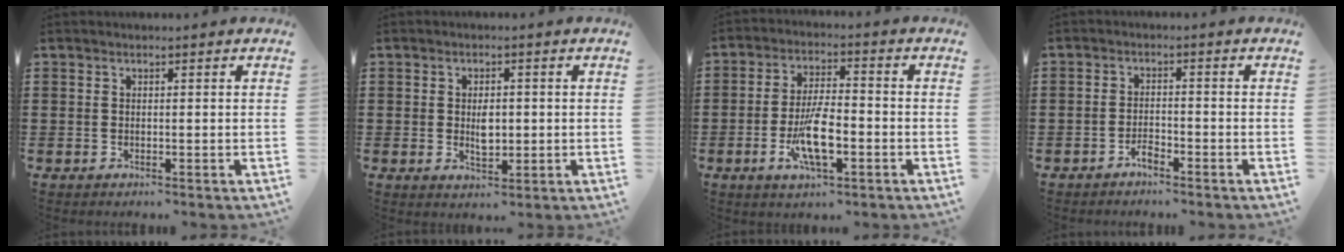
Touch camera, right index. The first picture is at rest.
{"total": 3.6, "force": [-0.1, 1.9, 3.1], "torque": [-0.051, 0.001, -0.004]}
{"total": 9.1, "force": [-3.0, 3.1, 8.0], "torque": [-0.169, -0.012, -0.056]}
{"total": 2.1, "force": [-1.9, 0.5, 0.9], "torque": [-0.021, 0.003, -0.037]}